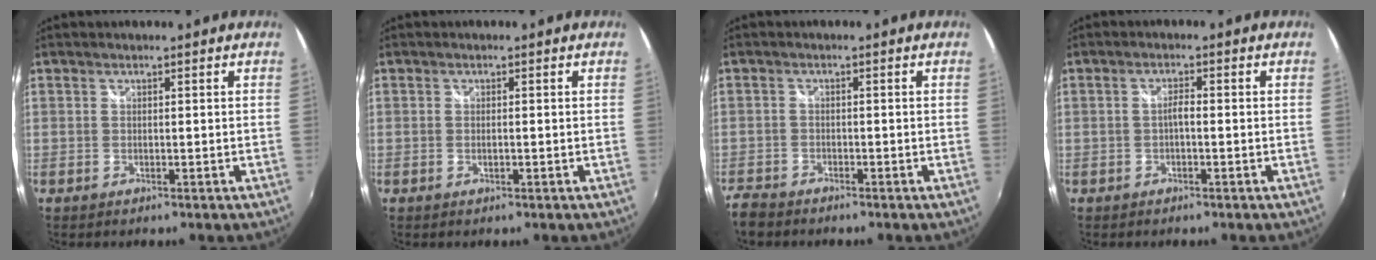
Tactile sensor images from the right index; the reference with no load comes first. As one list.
[{"total": 0.9, "force": [-0.2, 0.3, 0.8], "torque": [-0.017, -0.001, -0.005]}, {"total": 4.1, "force": [-3.6, 1.9, 0.7], "torque": [-0.030, -0.009, -0.075]}, {"total": 1.7, "force": [-0.5, 0.5, 1.5], "torque": [-0.029, 0.006, -0.011]}]